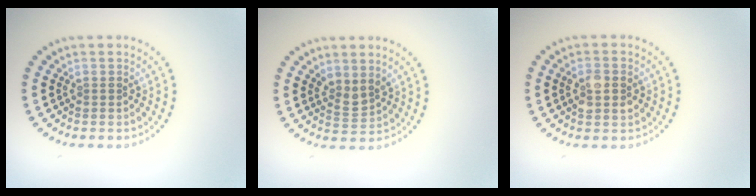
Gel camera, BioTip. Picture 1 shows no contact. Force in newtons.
{"total": 1.9, "press": 1.4, "slide": 1.2}
{"total": 2.7, "press": 2.7, "slide": 0.2}